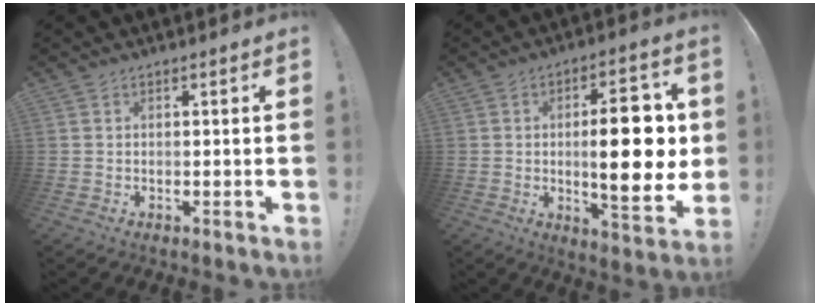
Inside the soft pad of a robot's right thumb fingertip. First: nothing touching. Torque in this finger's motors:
{"motor_torque": [0.40, 0.59, 1.39, -0.16, 0.12]}